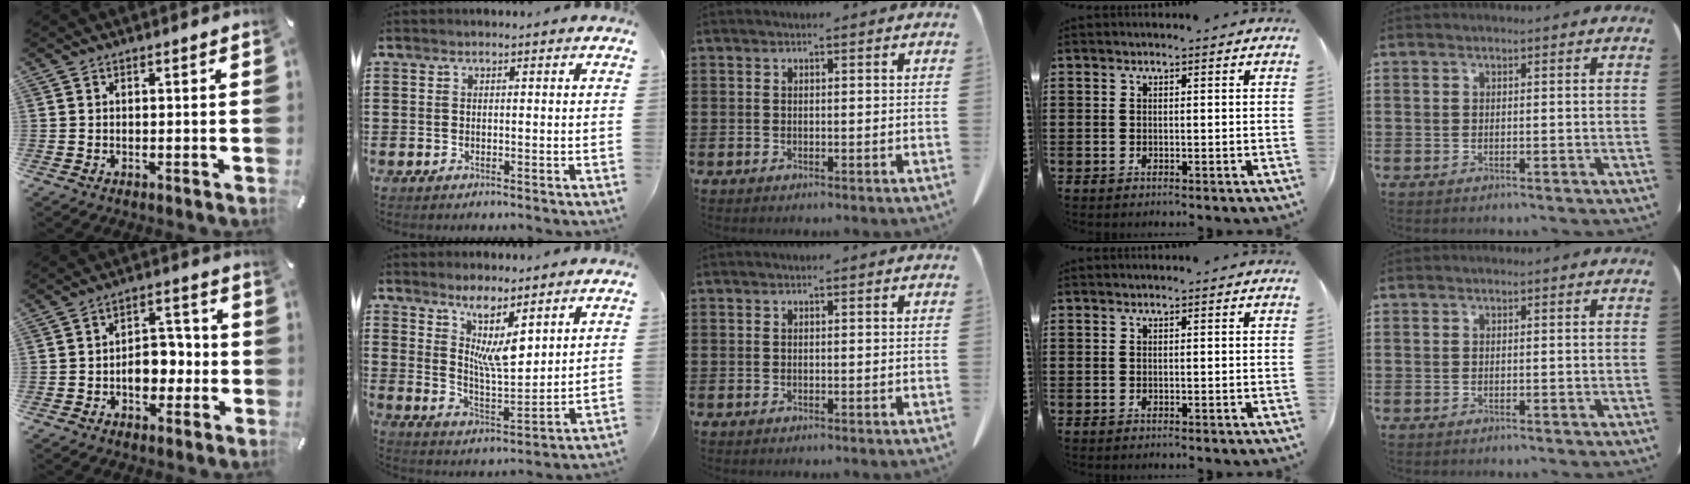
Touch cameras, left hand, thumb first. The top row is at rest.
{"thumb": {"total": 7.8, "force": [-2.2, 5.7, 4.7], "torque": [-0.055, 0.016, -0.038]}, "index": {"total": 6.9, "force": [4.4, 1.8, 5.1], "torque": [-0.103, -0.018, 0.075]}}